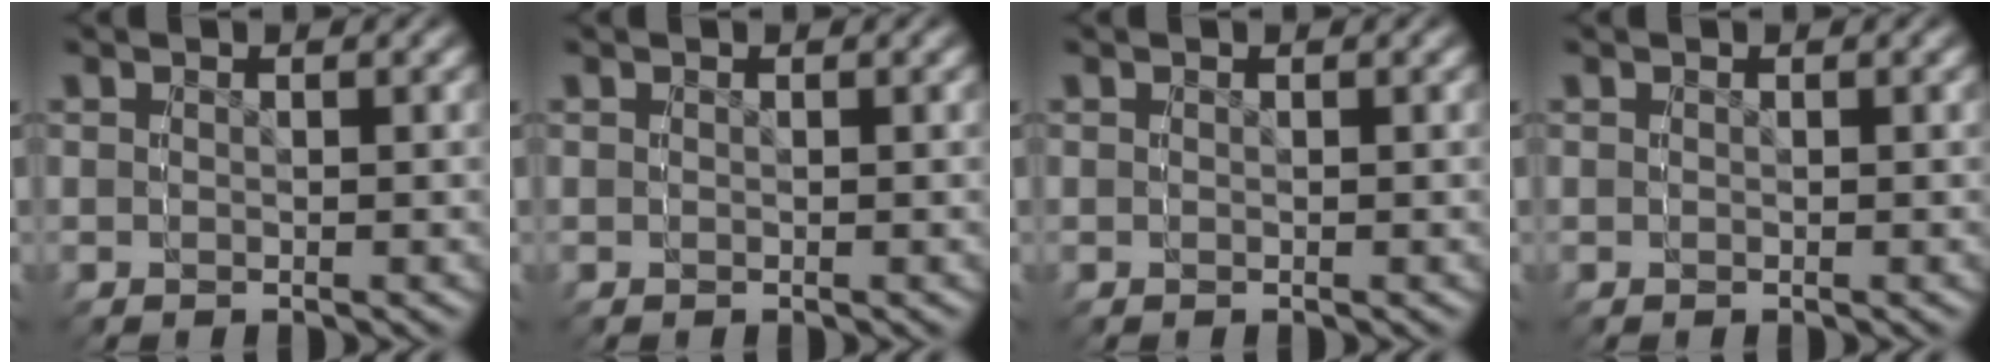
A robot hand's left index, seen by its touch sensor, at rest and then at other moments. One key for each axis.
{"total": 0.0}
{"total": 0.0}
{"total": 0.0}